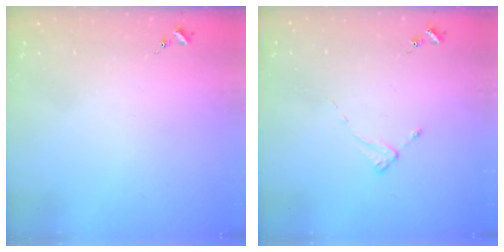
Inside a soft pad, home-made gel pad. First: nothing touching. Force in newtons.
{"total": 2.0, "press": 2.0, "slide": 0.3}